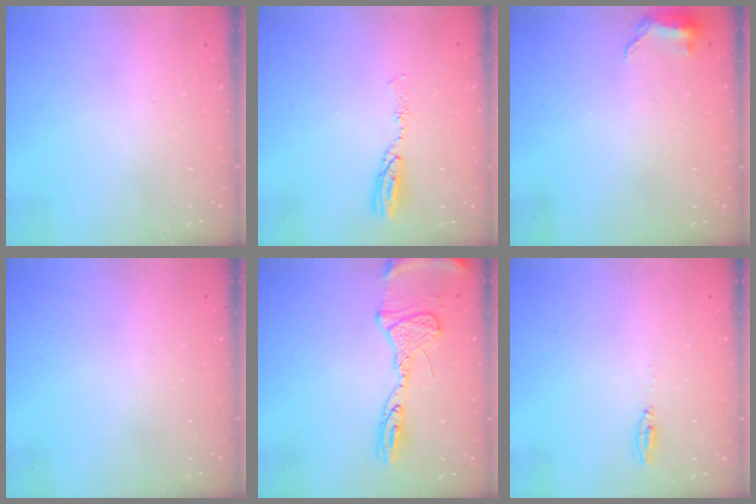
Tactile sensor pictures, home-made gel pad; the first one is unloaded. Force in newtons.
{"total": 5.0, "press": 5.0, "slide": 0.2}
{"total": 5.7, "press": 5.6, "slide": 1.4}
{"total": 0.0}
{"total": 15.5, "press": 15.4, "slide": 1.2}
{"total": 4.8, "press": 2.7, "slide": 4.0}